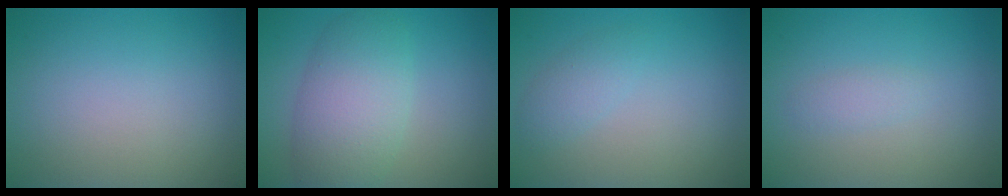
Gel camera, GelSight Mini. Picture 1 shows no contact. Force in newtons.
{"total": 5.9, "press": 5.9, "slide": 0.2}
{"total": 1.6, "press": 1.6, "slide": 0.0}
{"total": 1.0, "press": 1.0, "slide": 0.0}